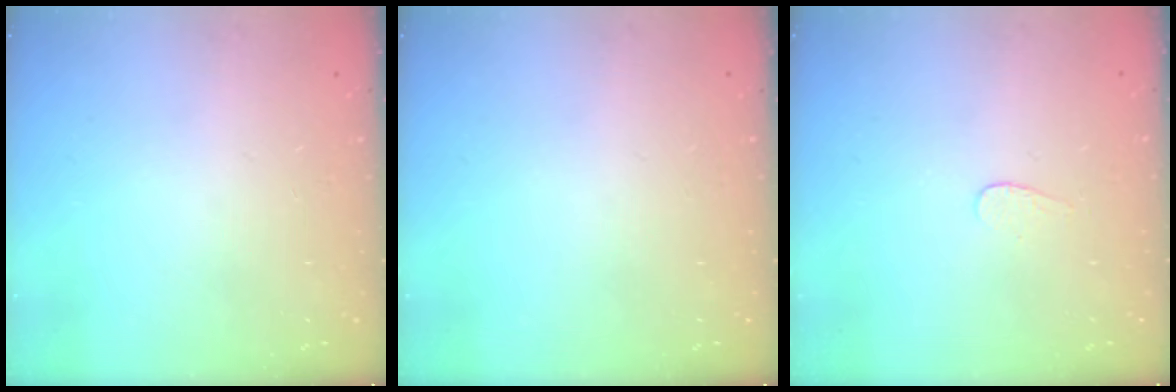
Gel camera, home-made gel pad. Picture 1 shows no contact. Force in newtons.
{"total": 0.0}
{"total": 3.0, "press": 3.0, "slide": 0.3}